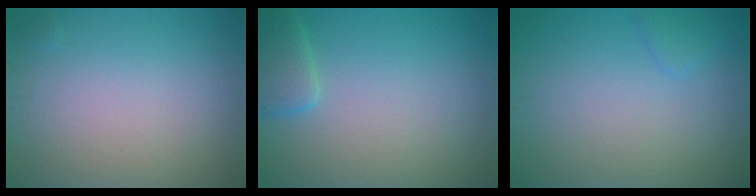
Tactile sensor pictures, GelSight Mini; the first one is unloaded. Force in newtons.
{"total": 2.3, "press": 2.3, "slide": 0.2}
{"total": 0.9, "press": 0.9, "slide": 0.1}